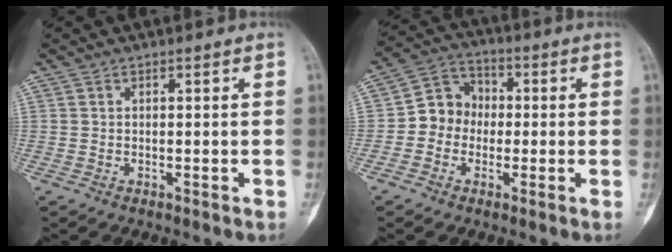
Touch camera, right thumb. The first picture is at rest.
{"total": 8.0, "force": [-1.1, 7.2, 3.3], "torque": [-0.024, 0.030, -0.036]}